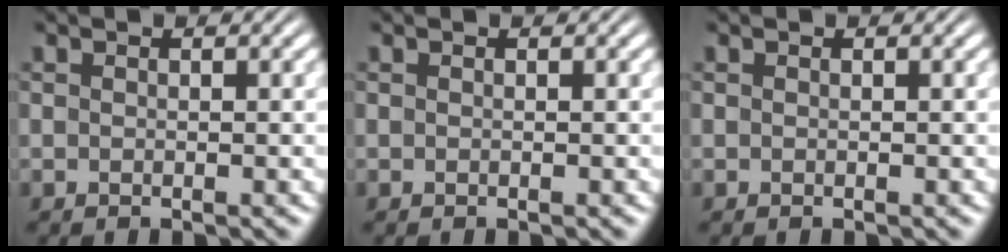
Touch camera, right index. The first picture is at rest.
{"total": 0.0}
{"total": 0.0}